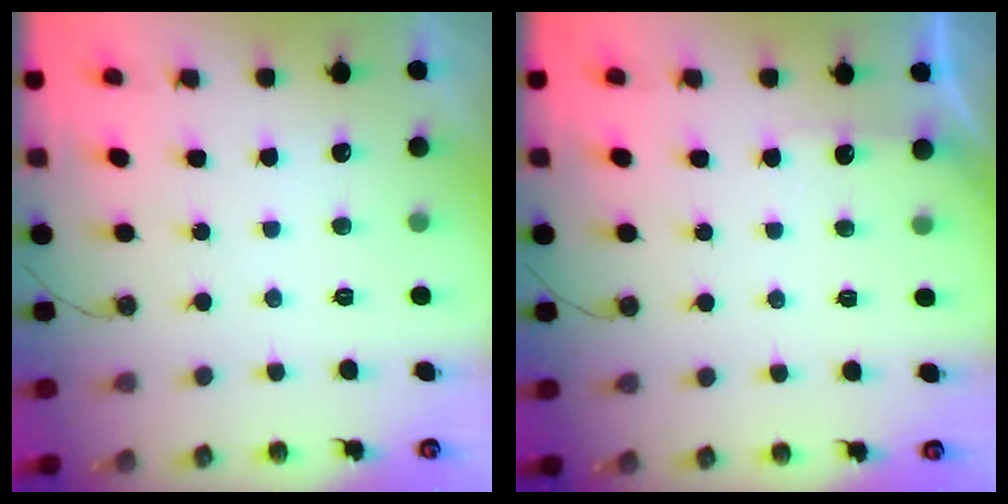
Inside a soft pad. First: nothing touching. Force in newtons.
{"total": 3.2, "press": 3.2, "slide": 0.5}